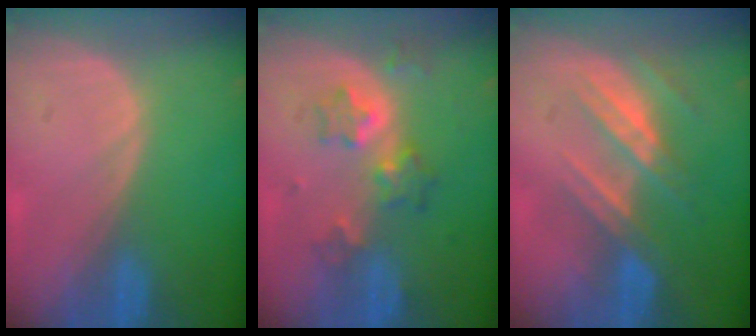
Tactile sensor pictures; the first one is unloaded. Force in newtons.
{"total": 6.5, "press": 5.6, "slide": 3.1}
{"total": 7.2, "press": 6.5, "slide": 3.1}